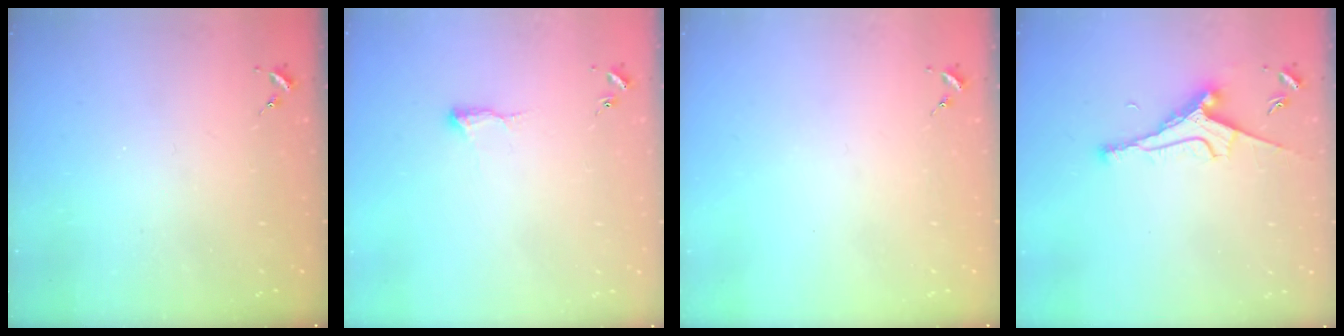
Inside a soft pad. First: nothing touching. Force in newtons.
{"total": 6.0, "press": 5.9, "slide": 0.8}
{"total": 0.0}
{"total": 9.3, "press": 9.2, "slide": 1.4}